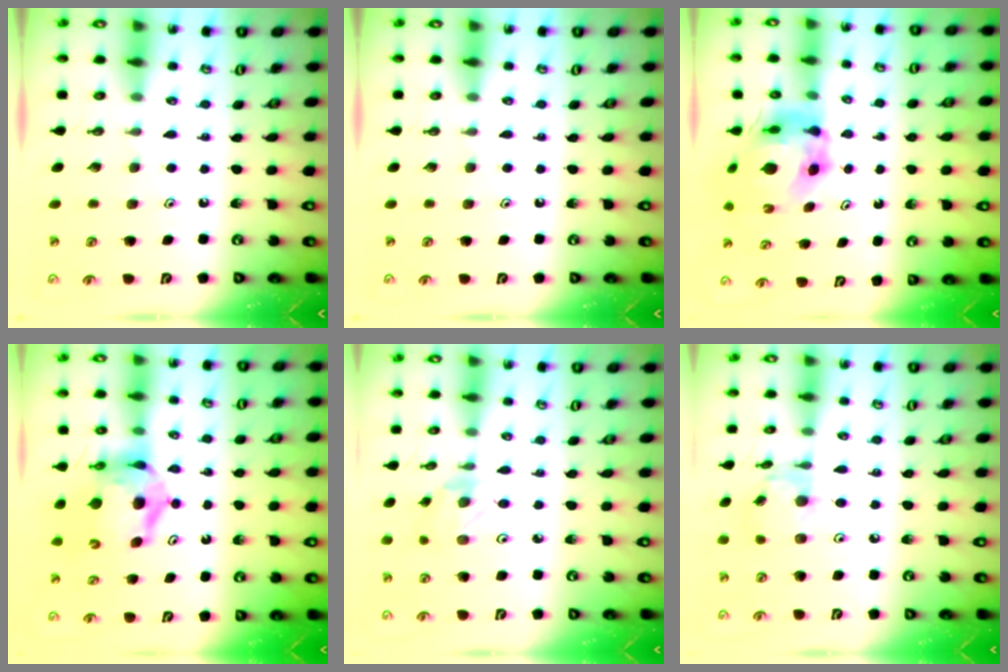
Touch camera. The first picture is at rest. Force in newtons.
{"total": 0.0}
{"total": 5.8, "press": 5.8, "slide": 0.5}
{"total": 9.7, "press": 9.7, "slide": 0.9}
{"total": 0.8, "press": 0.8, "slide": 0.1}
{"total": 9.1, "press": 9.1, "slide": 0.5}